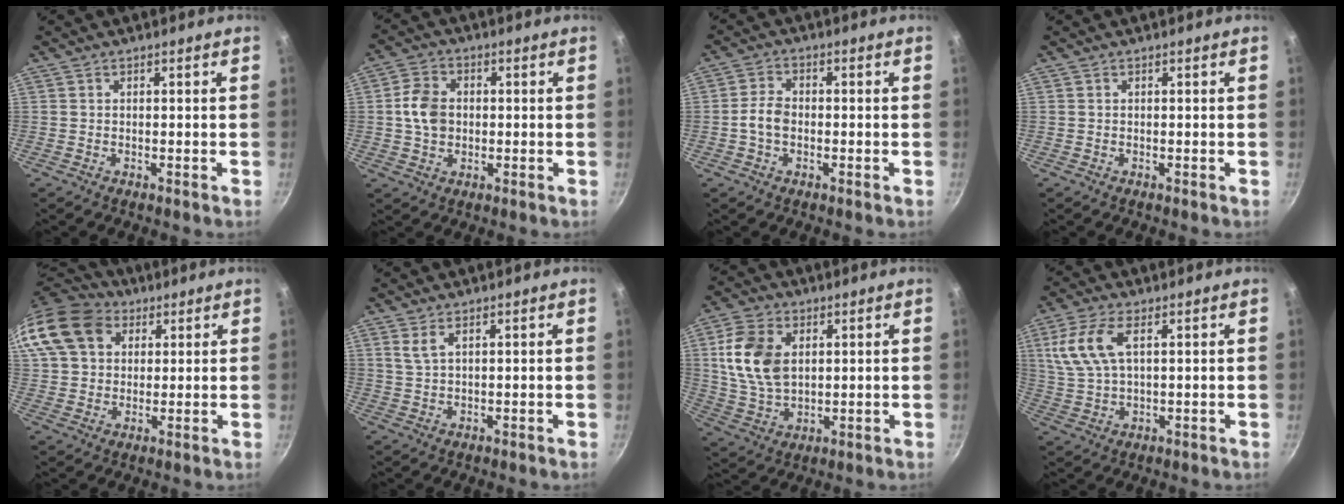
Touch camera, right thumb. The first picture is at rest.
{"total": 8.6, "force": [0.7, 6.2, 5.9], "torque": [-0.100, 0.011, 0.008]}
{"total": 4.3, "force": [-0.9, 2.9, 3.1], "torque": [-0.058, 0.021, -0.023]}
{"total": 0.0}
{"total": 17.6, "force": [6.9, 13.4, 9.1], "torque": [-0.181, 0.021, 0.119]}
{"total": 2.8, "force": [1.5, 1.2, 2.0], "torque": [-0.041, -0.006, 0.033]}
{"total": 12.5, "force": [2.9, 8.4, 8.8], "torque": [-0.154, -0.013, 0.060]}
{"total": 9.8, "force": [3.3, 4.7, 7.9], "torque": [-0.168, 0.007, 0.071]}